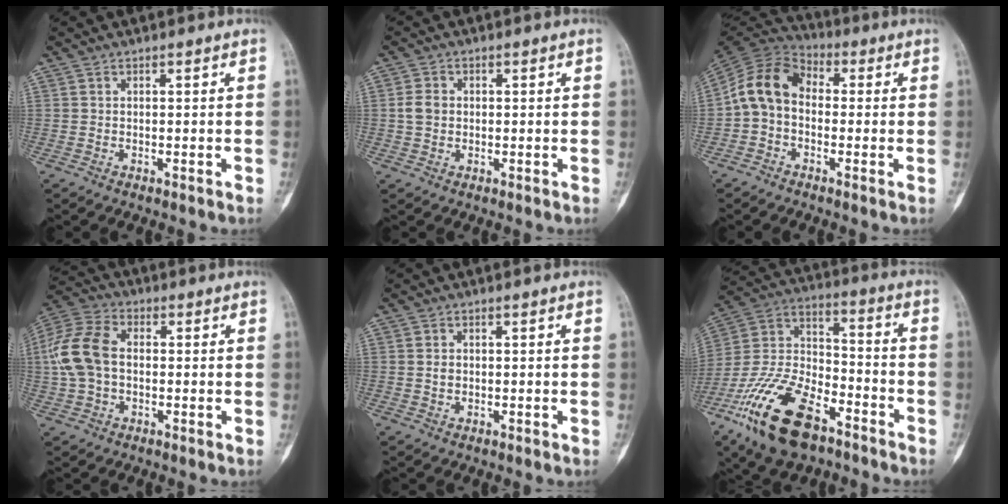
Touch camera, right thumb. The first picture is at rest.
{"total": 3.3, "force": [0.0, 2.8, 1.8], "torque": [-0.026, 0.007, -0.006]}
{"total": 10.3, "force": [-0.9, 7.9, 6.5], "torque": [-0.110, 0.031, -0.036]}
{"total": 12.0, "force": [0.1, 8.2, 8.7], "torque": [-0.183, 0.028, -0.006]}
{"total": 1.6, "force": [-0.1, 1.3, 0.8], "torque": [-0.006, 0.003, -0.001]}
{"total": 22.5, "force": [-13.4, 10.8, 14.6], "torque": [-0.297, 0.056, -0.248]}